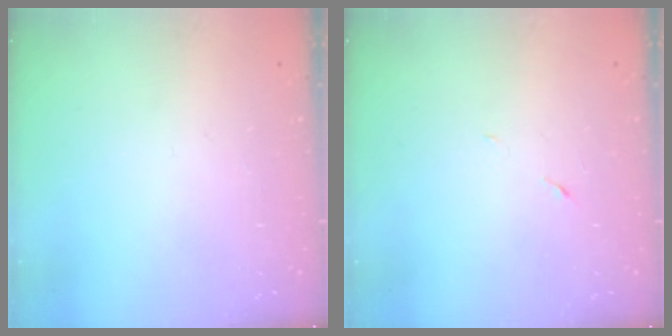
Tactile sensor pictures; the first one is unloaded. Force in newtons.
{"total": 5.0, "press": 4.8, "slide": 1.4}